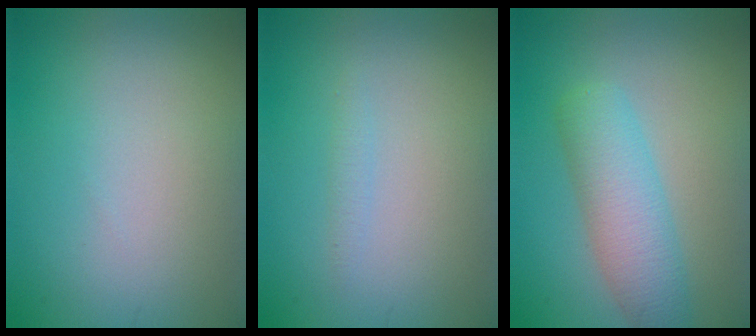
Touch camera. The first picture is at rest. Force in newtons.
{"total": 0.7, "press": 0.7, "slide": 0.1}
{"total": 4.9, "press": 4.9, "slide": 0.1}